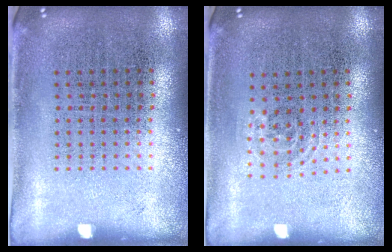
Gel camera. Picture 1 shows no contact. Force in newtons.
{"total": 0.8, "press": 0.5, "slide": 0.6}